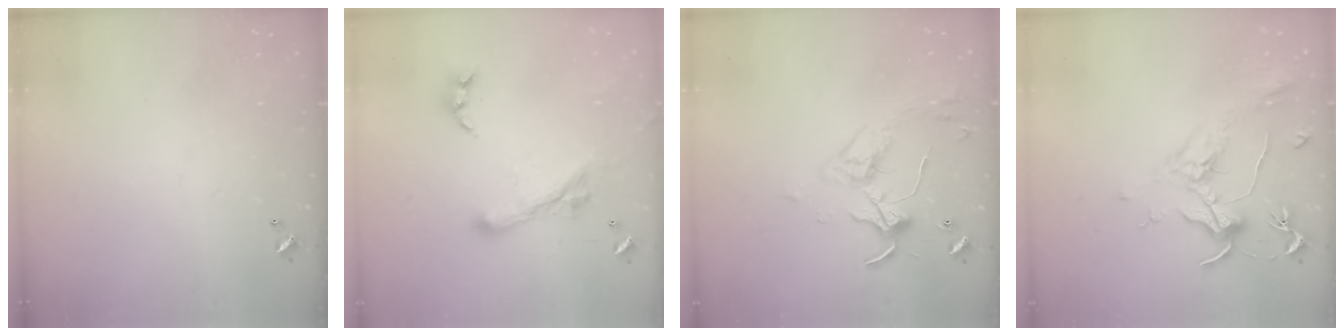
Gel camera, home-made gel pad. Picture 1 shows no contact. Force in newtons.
{"total": 2.8, "press": 2.5, "slide": 1.3}
{"total": 3.4, "press": 3.3, "slide": 0.6}
{"total": 1.9, "press": 1.7, "slide": 0.9}